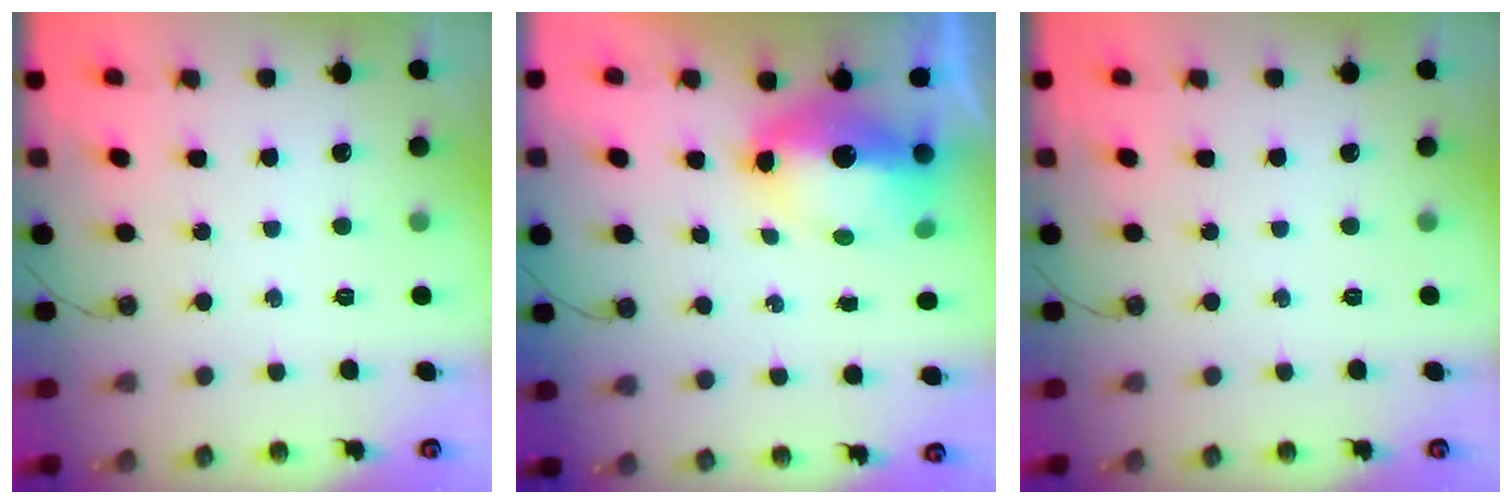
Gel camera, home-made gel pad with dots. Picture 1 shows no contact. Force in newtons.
{"total": 10.9, "press": 10.9, "slide": 1.1}
{"total": 0.0}